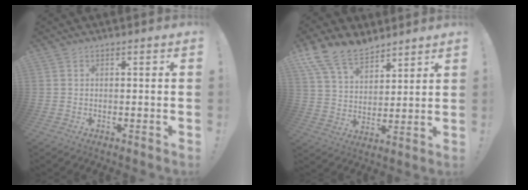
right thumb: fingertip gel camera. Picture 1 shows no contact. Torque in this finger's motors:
{"motor_torque": [0.64, 0.83, 0.19, 0.10, 0.09]}